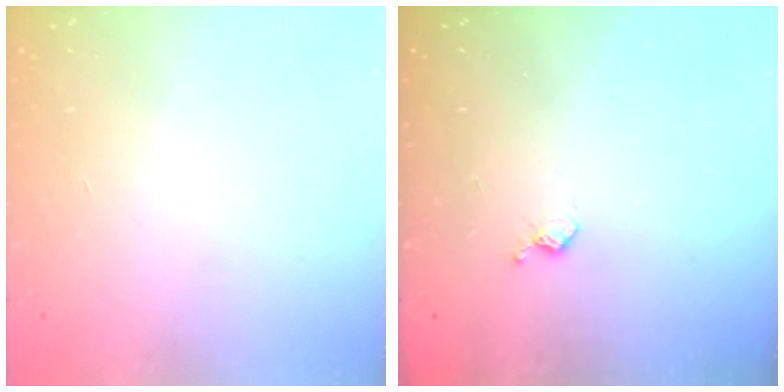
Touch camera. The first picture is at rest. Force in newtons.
{"total": 4.2, "press": 4.2, "slide": 0.7}